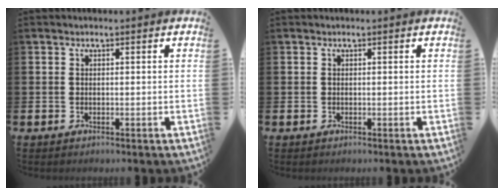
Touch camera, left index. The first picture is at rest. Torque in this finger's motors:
{"motor_torque": [0.00, 0.00, 0.01, 0.00]}